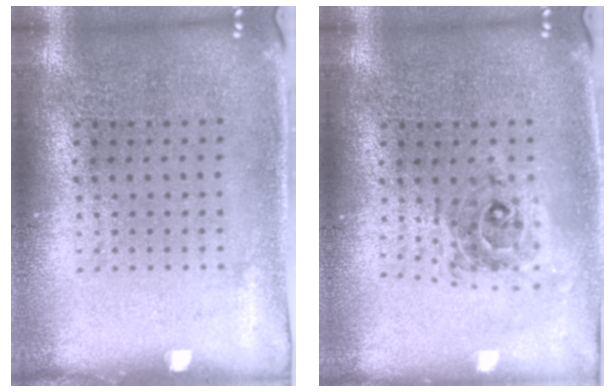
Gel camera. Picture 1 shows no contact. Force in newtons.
{"total": 0.7, "press": 0.7, "slide": 0.1}